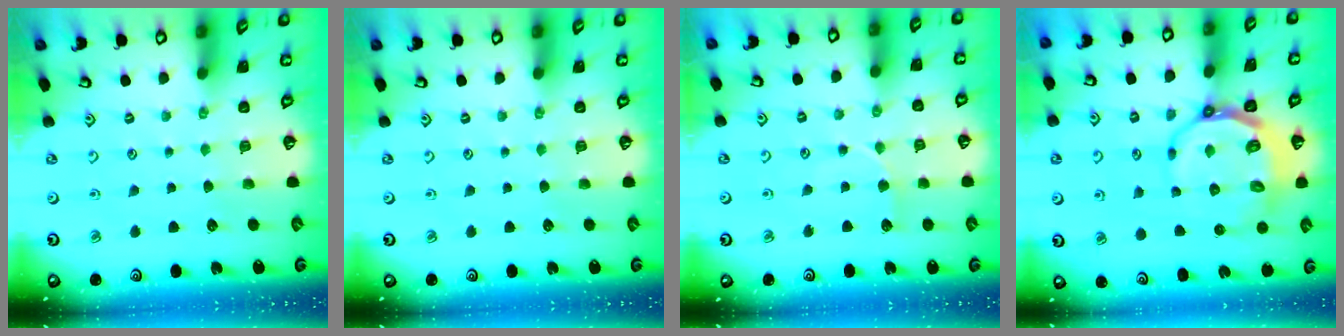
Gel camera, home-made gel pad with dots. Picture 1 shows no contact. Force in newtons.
{"total": 0.0}
{"total": 5.0, "press": 4.9, "slide": 0.7}
{"total": 13.5, "press": 13.0, "slide": 3.7}